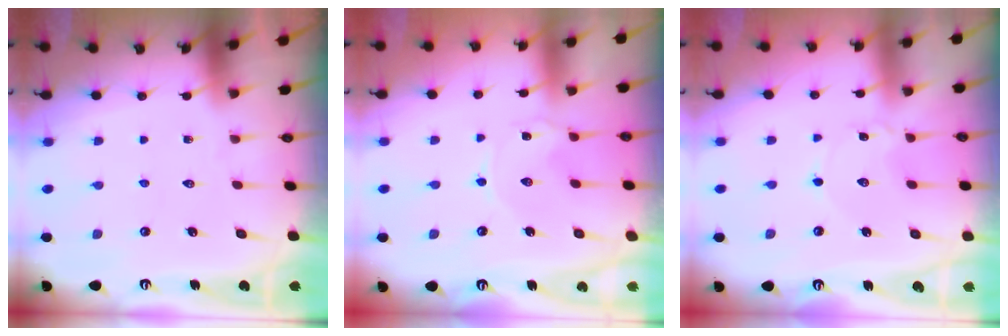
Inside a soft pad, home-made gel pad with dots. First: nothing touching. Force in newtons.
{"total": 0.0}
{"total": 0.8, "press": 0.8, "slide": 0.1}